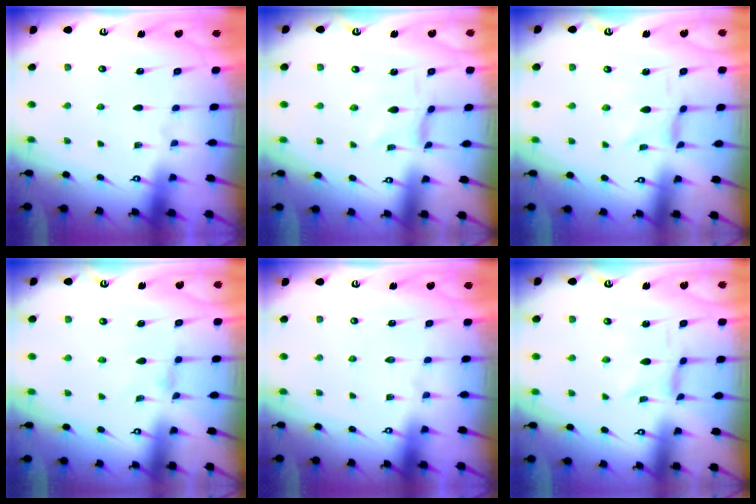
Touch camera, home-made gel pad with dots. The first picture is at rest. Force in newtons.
{"total": 0.9, "press": 0.9, "slide": 0.3}
{"total": 0.0}
{"total": 0.0}
{"total": 0.0}
{"total": 0.0}